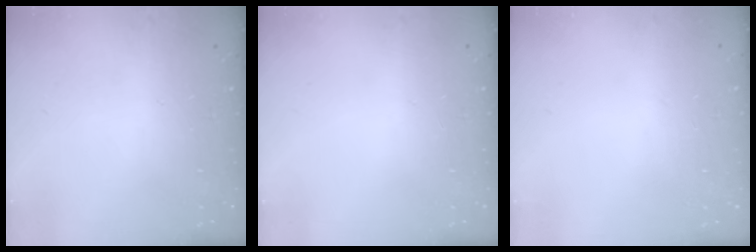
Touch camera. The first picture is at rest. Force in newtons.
{"total": 0.0}
{"total": 0.0}